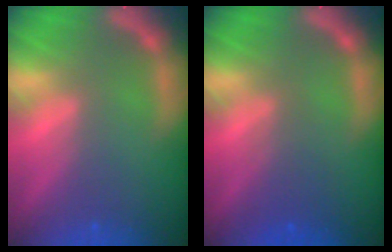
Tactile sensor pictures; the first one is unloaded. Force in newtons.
{"total": 2.5}